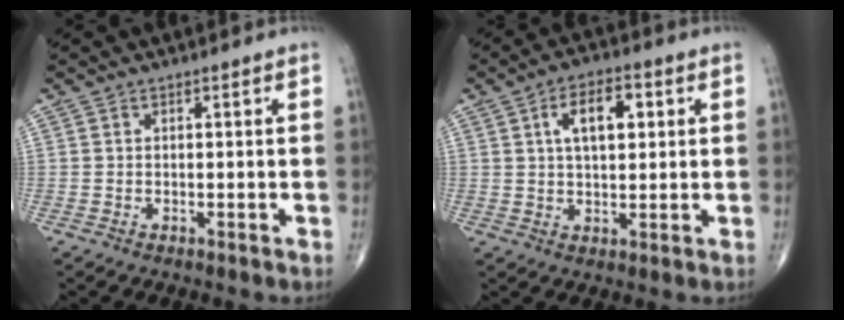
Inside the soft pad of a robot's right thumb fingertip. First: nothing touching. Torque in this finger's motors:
{"motor_torque": [0.33, 2.36, 1.03, 0.25, 0.30]}